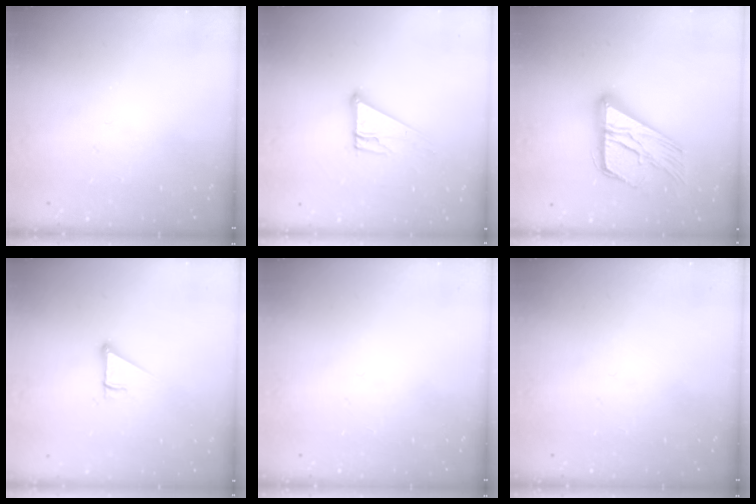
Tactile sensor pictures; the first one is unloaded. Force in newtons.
{"total": 10.0, "press": 10.0, "slide": 0.5}
{"total": 20.0, "press": 20.0, "slide": 1.8}
{"total": 3.7, "press": 3.7, "slide": 0.2}
{"total": 0.0}
{"total": 0.0}